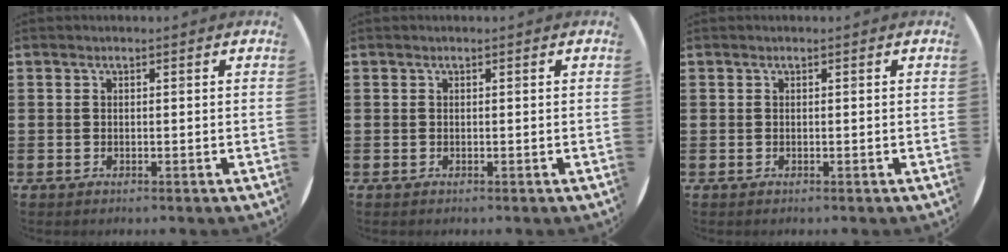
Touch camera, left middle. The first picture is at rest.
{"total": 0.0}
{"total": 0.0}